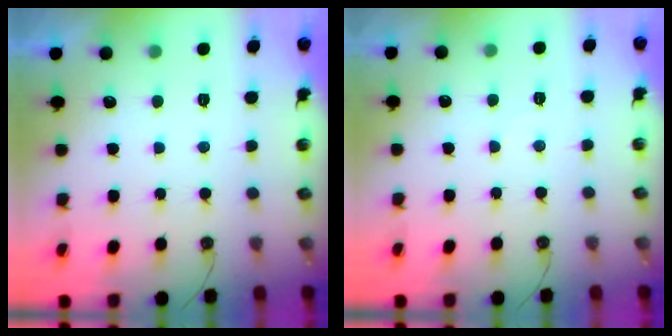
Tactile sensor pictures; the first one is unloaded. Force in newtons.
{"total": 4.1, "press": 4.0, "slide": 0.5}